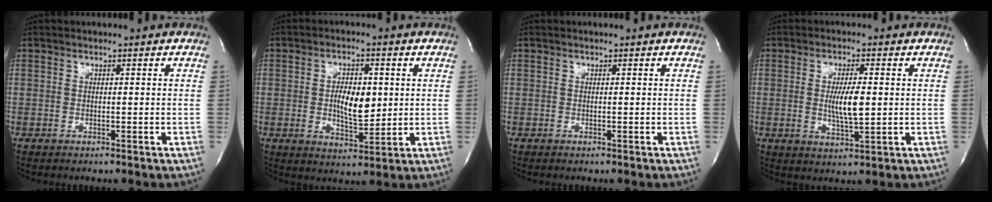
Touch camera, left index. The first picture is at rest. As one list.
[{"total": 6.5, "force": [0.2, 2.8, 5.9], "torque": [-0.098, -0.004, 0.006]}, {"total": 0.0}, {"total": 5.3, "force": [-0.2, 0.9, 5.2], "torque": [-0.096, -0.010, -0.003]}]